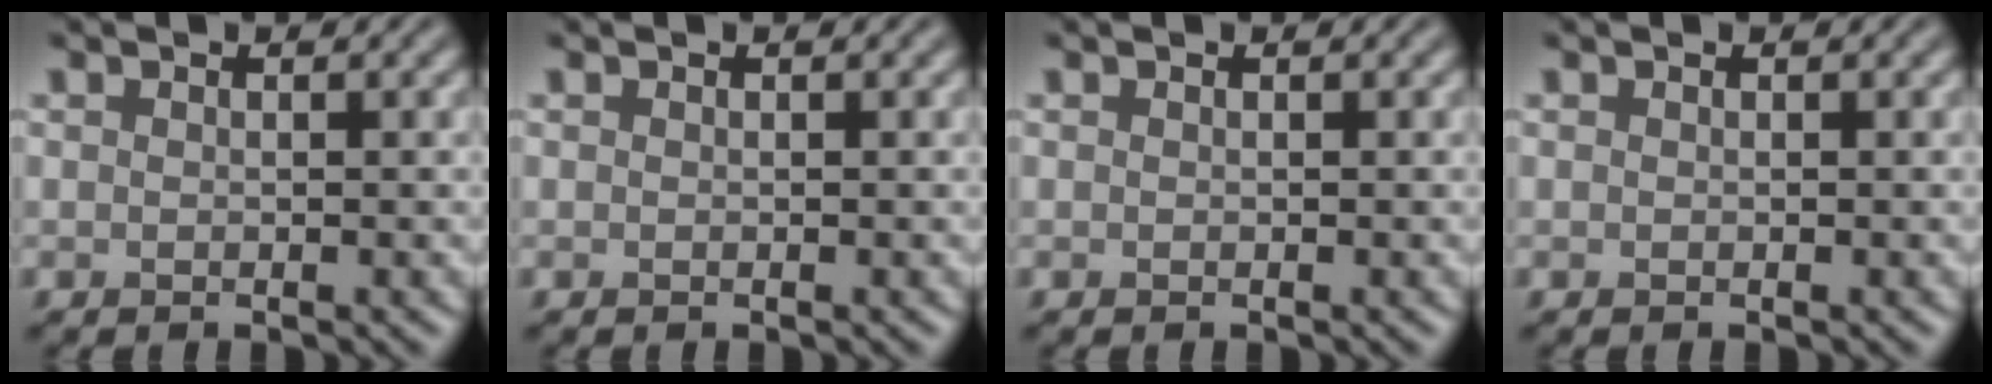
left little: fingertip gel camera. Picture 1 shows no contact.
{"total": 0.0}
{"total": 0.0}
{"total": 0.0}